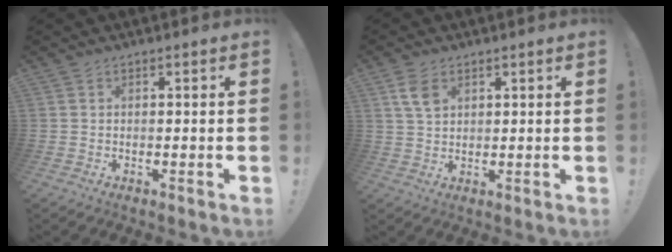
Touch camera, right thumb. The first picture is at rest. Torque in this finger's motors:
{"motor_torque": [0.06, 0.11, 0.53, 0.21, -0.01]}